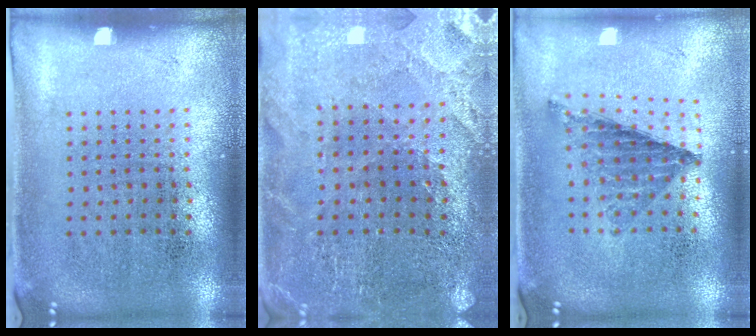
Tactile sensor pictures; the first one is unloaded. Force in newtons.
{"total": 1.5, "press": 1.4, "slide": 0.3}
{"total": 0.8, "press": 0.8, "slide": 0.1}